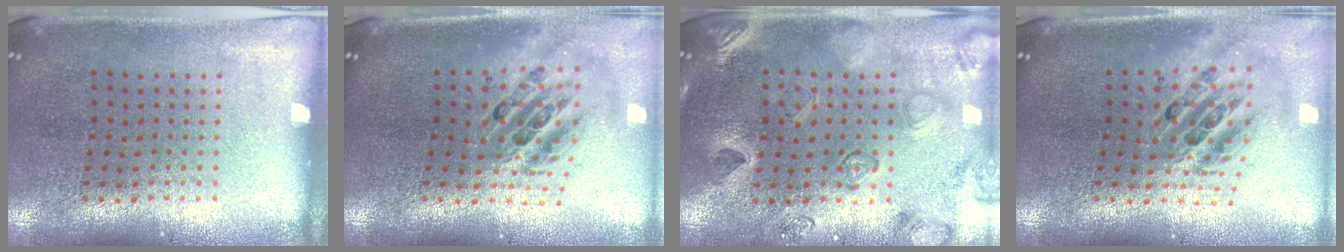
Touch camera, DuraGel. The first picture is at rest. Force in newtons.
{"total": 2.3, "press": 1.7, "slide": 1.5}
{"total": 2.3, "press": 2.2, "slide": 0.8}
{"total": 2.3, "press": 1.7, "slide": 1.5}